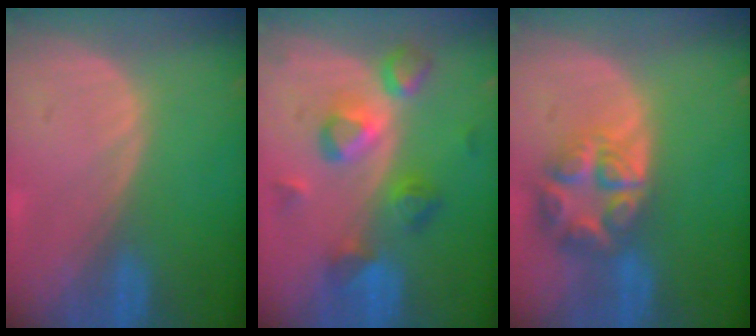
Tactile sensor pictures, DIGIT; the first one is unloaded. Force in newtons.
{"total": 7.5, "press": 7.5, "slide": 0.7}
{"total": 7.9, "press": 6.9, "slide": 3.9}